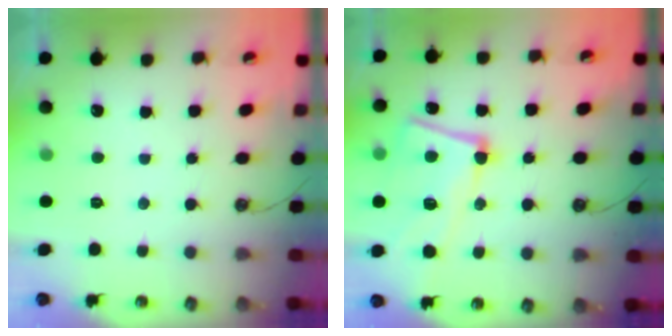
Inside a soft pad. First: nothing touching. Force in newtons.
{"total": 10.2, "press": 10.1, "slide": 1.9}